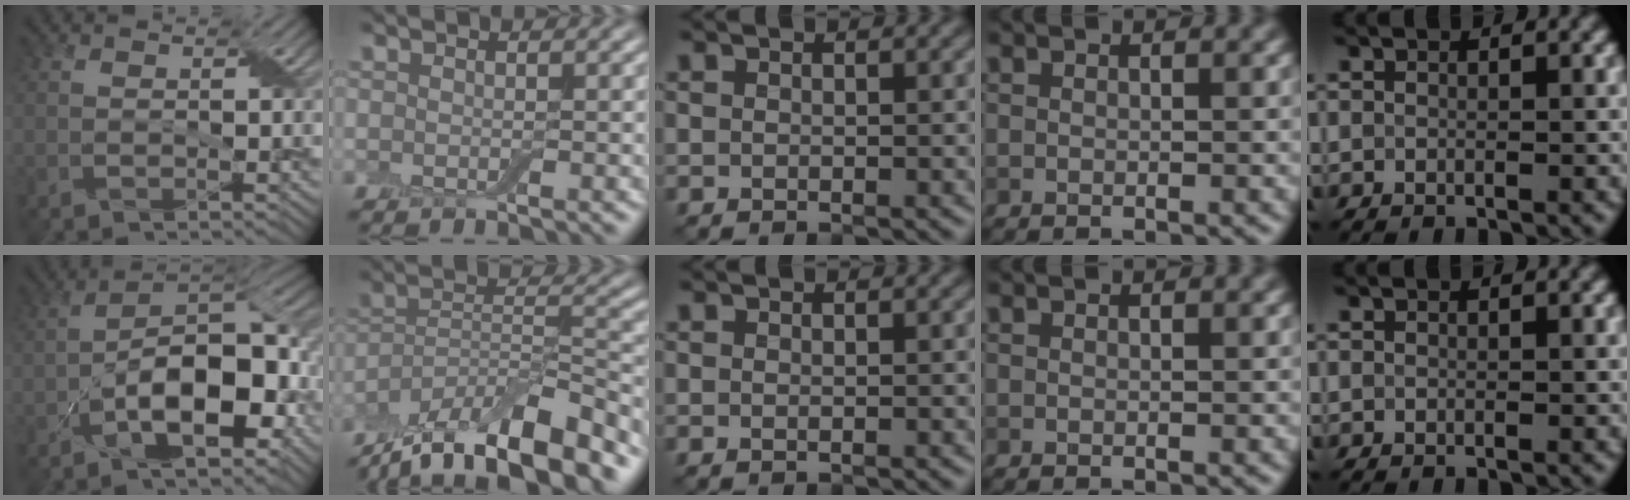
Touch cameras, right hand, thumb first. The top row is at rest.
{"thumb": {"total": 15.9, "force": [-5.4, 7.5, 12.9], "torque": [-0.199, -0.011, -0.094]}, "index": {"total": 13.0, "force": [-10.2, 3.7, 7.1], "torque": [-0.131, 0.019, -0.173]}}